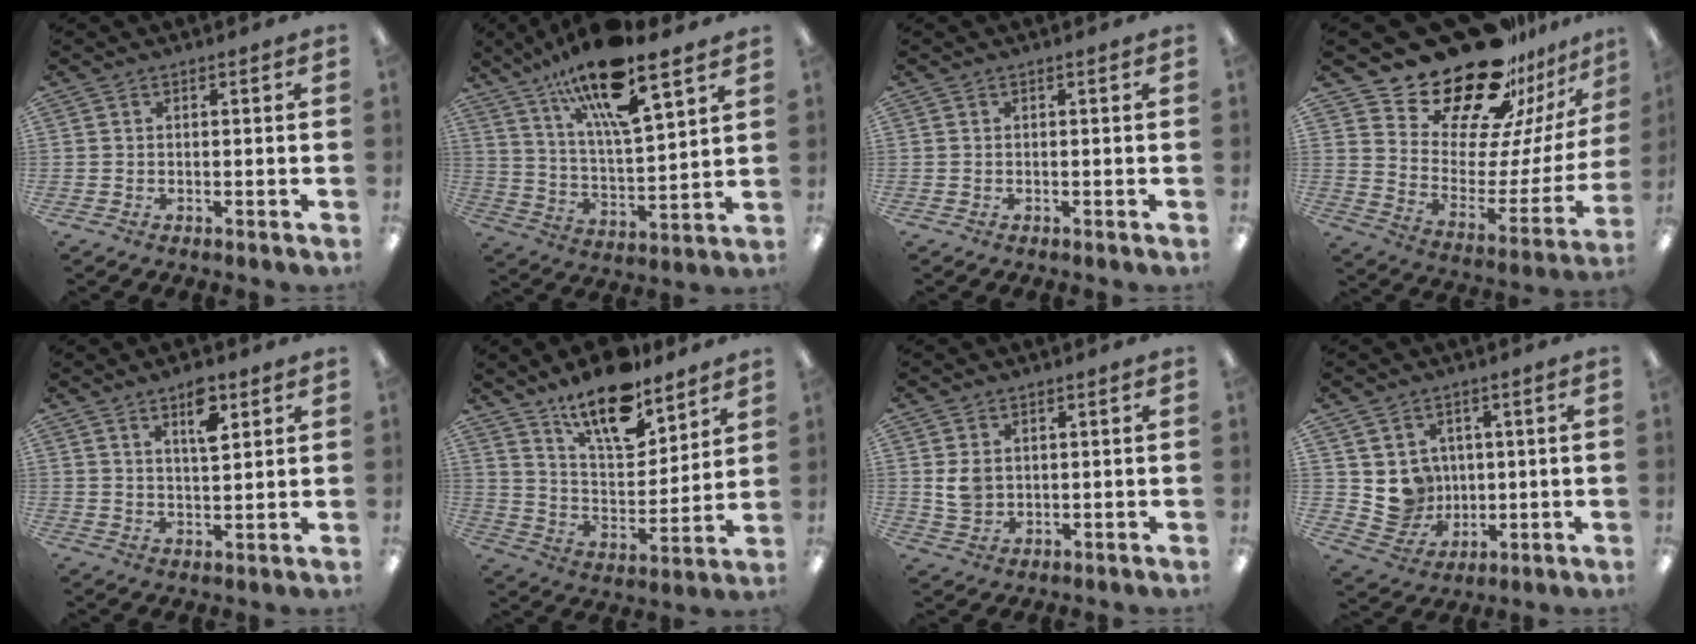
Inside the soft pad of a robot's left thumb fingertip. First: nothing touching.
{"total": 18.0, "force": [13.4, 4.0, 11.4], "torque": [-0.202, -0.076, 0.222]}
{"total": 0.0}
{"total": 25.0, "force": [21.0, 9.8, 9.4], "torque": [-0.151, -0.157, 0.375]}
{"total": 7.3, "force": [4.3, 3.0, 5.1], "torque": [-0.070, -0.016, 0.068]}
{"total": 16.7, "force": [12.7, 6.2, 8.9], "torque": [-0.150, -0.076, 0.219]}
{"total": 4.7, "force": [1.5, 3.6, 2.5], "torque": [-0.044, 0.002, 0.030]}
{"total": 7.5, "force": [2.4, 7.1, 0.8], "torque": [-0.014, -0.016, 0.057]}